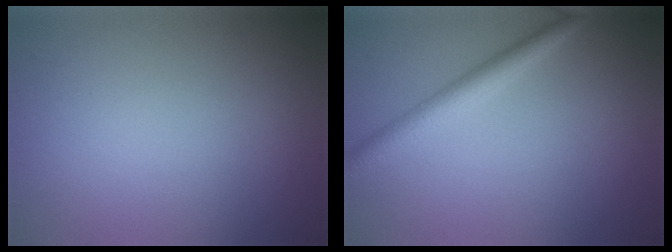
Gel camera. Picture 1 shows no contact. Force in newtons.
{"total": 2.9, "press": 2.9, "slide": 0.1}